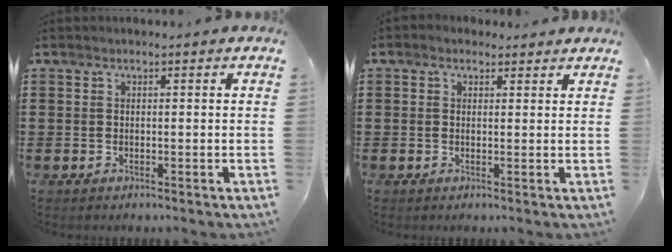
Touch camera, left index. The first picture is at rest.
{"total": 1.4, "force": [0.9, 1.1, 0.2], "torque": [0.000, 0.004, 0.015]}